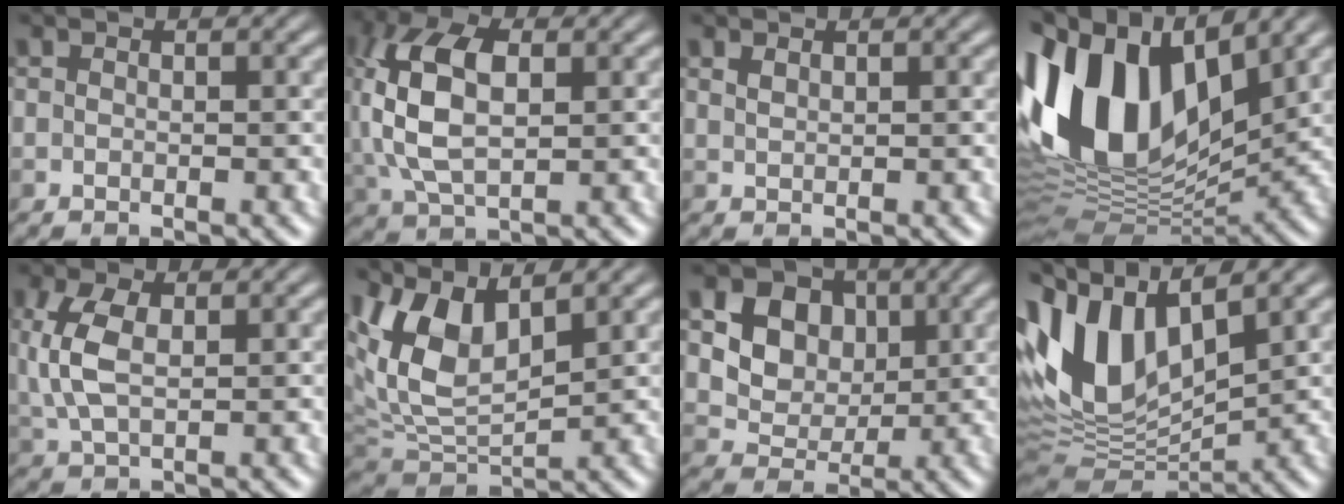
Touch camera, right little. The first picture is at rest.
{"total": 9.1, "force": [0.1, 5.4, 7.4], "torque": [-0.173, 0.009, -0.001]}
{"total": 0.8, "force": [0.5, 0.3, 0.5], "torque": [-0.016, 0.000, 0.011]}
{"total": 15.4, "force": [3.5, 9.0, 11.9], "torque": [-0.270, 0.031, 0.048]}
{"total": 5.4, "force": [0.0, 3.1, 4.5], "torque": [-0.109, 0.004, 0.001]}
{"total": 7.5, "force": [2.3, 4.0, 5.9], "torque": [-0.127, 0.000, 0.043]}
{"total": 6.7, "force": [1.6, 5.4, 3.6], "torque": [-0.085, 0.005, 0.025]}
{"total": 11.8, "force": [3.2, 6.4, 9.3], "torque": [-0.200, 0.023, 0.055]}